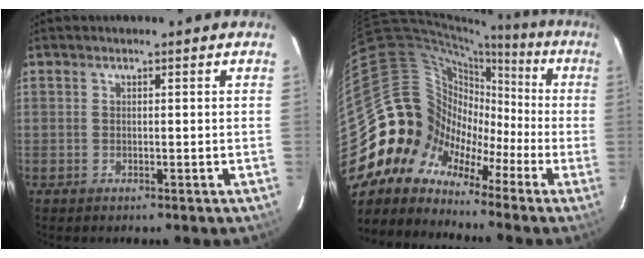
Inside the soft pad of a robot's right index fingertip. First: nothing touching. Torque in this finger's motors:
{"motor_torque": [0.92, -0.92, 0.64, 0.00]}